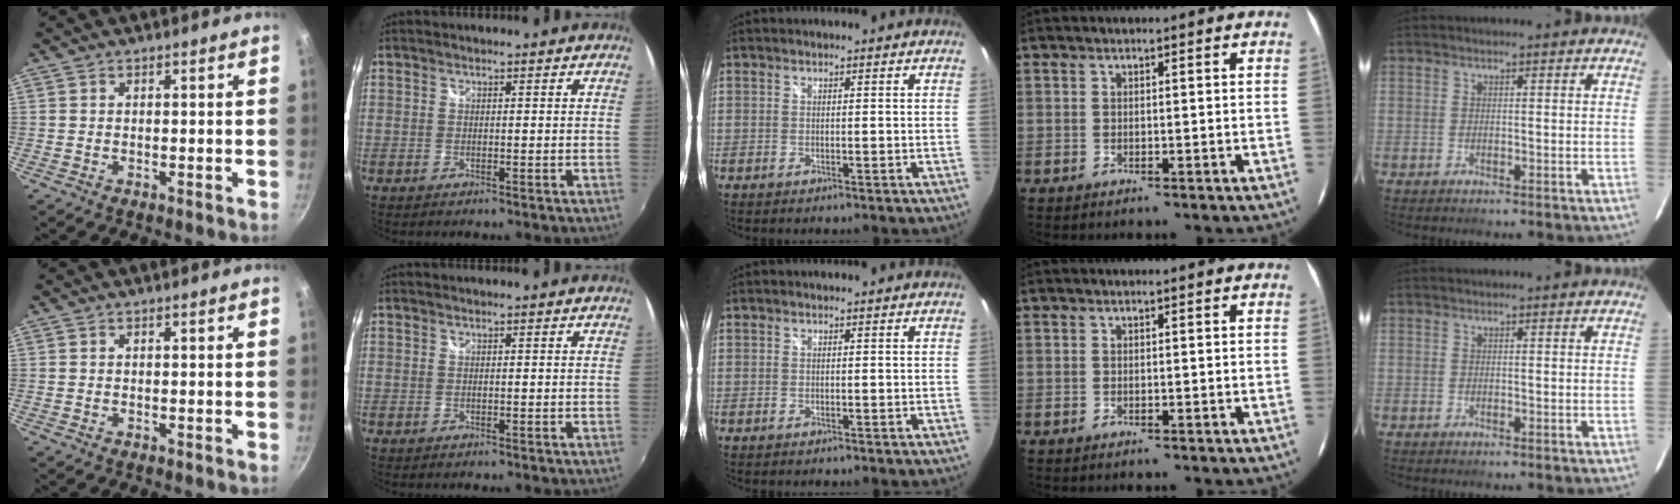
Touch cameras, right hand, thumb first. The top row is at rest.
{}